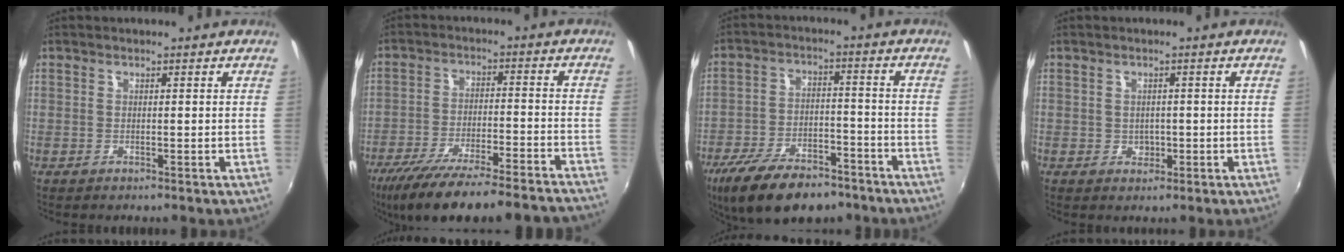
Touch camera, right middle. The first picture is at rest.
{"total": 23.3, "force": [-20.1, 2.1, 11.6], "torque": [-0.212, -0.053, -0.295]}
{"total": 17.9, "force": [-12.9, 7.5, 9.8], "torque": [-0.206, -0.026, -0.206]}
{"total": 1.9, "force": [-0.2, 1.8, 0.6], "torque": [-0.006, 0.000, -0.001]}